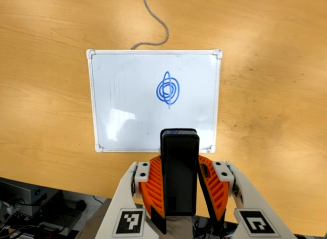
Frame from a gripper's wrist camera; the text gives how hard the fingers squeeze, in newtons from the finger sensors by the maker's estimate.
{"total": 5.5, "left": 4.3, "right": 6.7}